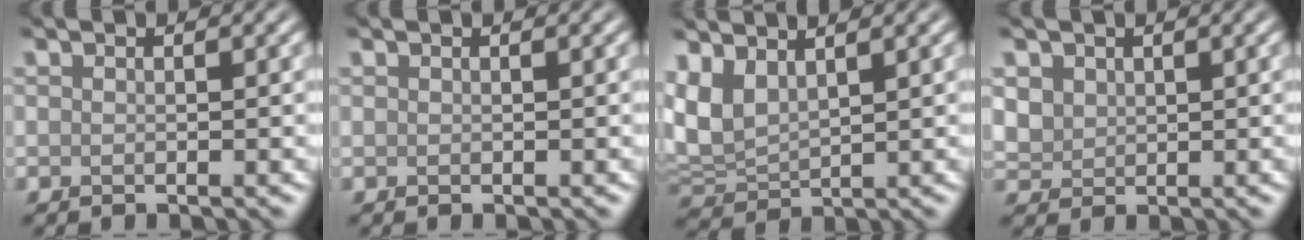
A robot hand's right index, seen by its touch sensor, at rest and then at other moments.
{"total": 0.0}
{"total": 4.6, "force": [1.9, 2.6, 3.3], "torque": [-0.086, 0.004, 0.042]}
{"total": 2.4, "force": [1.0, 1.9, 0.9], "torque": [-0.025, -0.008, 0.027]}